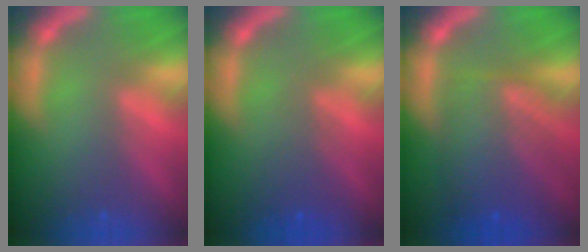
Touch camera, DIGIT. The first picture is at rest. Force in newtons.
{"total": 2.5}
{"total": 8.1}